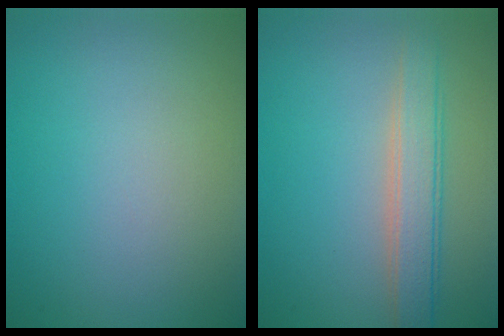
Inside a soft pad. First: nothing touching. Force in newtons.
{"total": 3.5, "press": 3.5, "slide": 0.2}